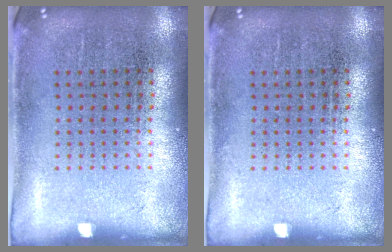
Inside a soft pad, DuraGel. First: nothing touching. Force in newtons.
{"total": 0.0}